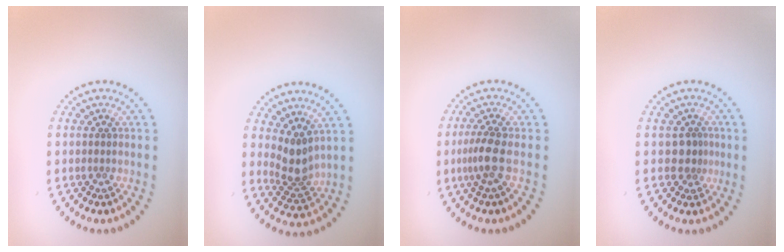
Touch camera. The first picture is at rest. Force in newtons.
{"total": 2.8, "press": 2.1, "slide": 1.8}
{"total": 2.3, "press": 1.8, "slide": 1.4}
{"total": 1.5, "press": 1.0, "slide": 1.1}